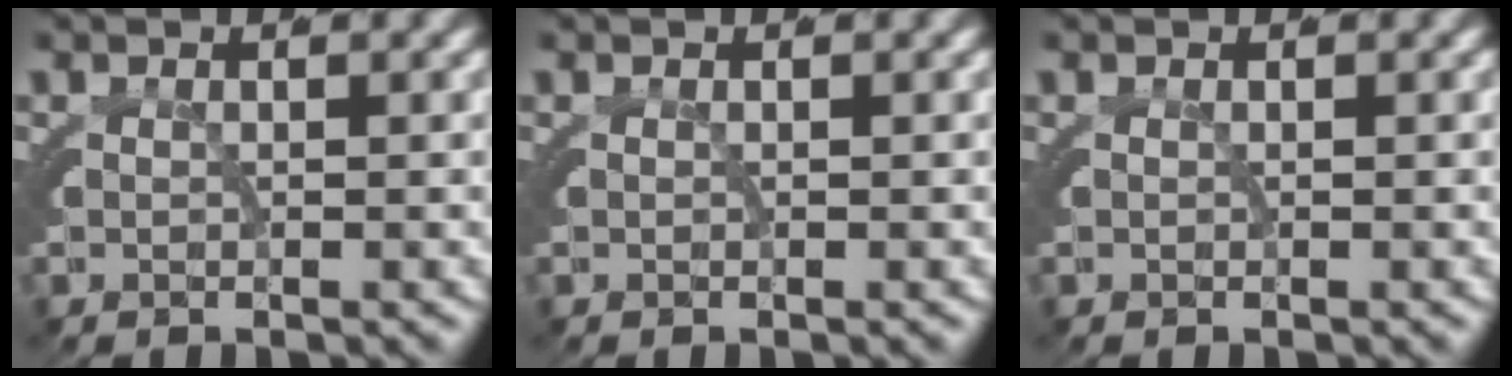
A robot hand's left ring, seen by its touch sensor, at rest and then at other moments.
{"total": 0.0}
{"total": 0.0}